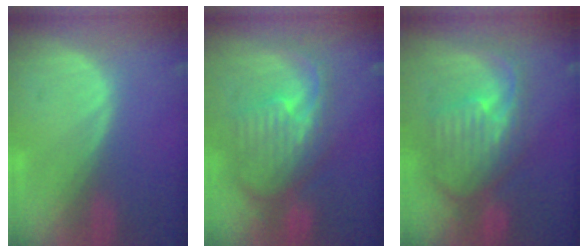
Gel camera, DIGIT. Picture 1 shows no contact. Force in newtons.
{"total": 10.4, "press": 9.3, "slide": 4.7}
{"total": 10.7, "press": 9.5, "slide": 4.9}